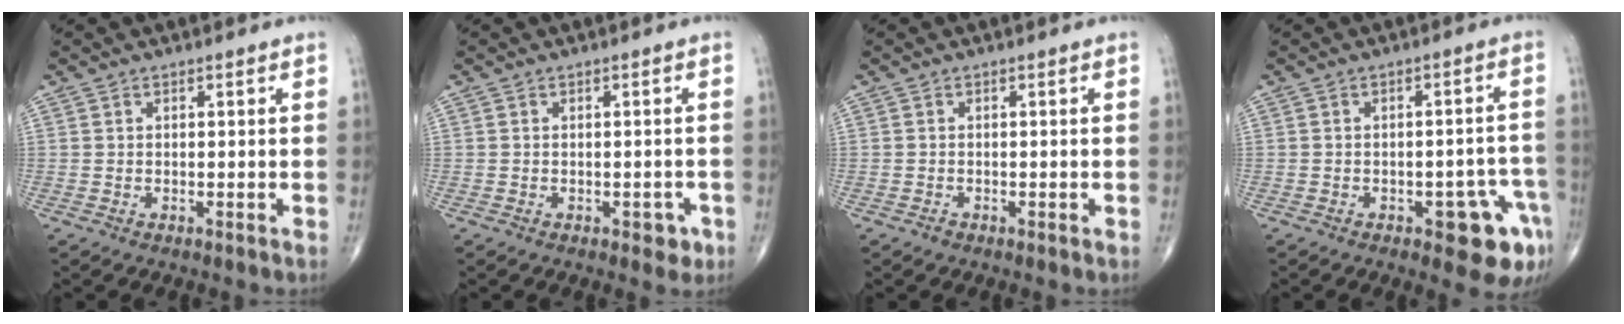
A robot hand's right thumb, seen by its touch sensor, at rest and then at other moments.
{"total": 2.6, "force": [-1.2, 1.6, 1.7], "torque": [-0.005, 0.007, -0.010]}
{"total": 0.5, "force": [-0.3, 0.3, 0.2], "torque": [-0.001, -0.001, -0.007]}
{"total": 9.6, "force": [-4.5, 3.7, 7.5], "torque": [-0.056, 0.026, -0.050]}